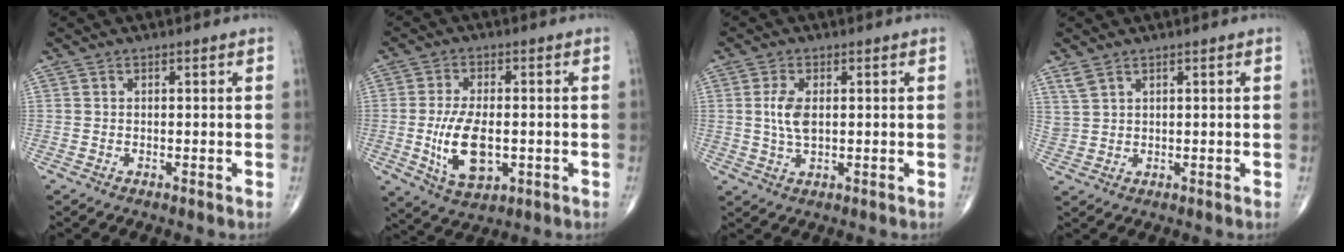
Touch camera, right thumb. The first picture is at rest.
{"total": 10.6, "force": [-1.7, 5.3, 9.0], "torque": [-0.162, -0.006, -0.023]}
{"total": 4.8, "force": [0.6, 2.4, 4.1], "torque": [-0.090, -0.003, 0.014]}
{"total": 2.7, "force": [2.1, 1.2, 1.3], "torque": [-0.027, -0.005, 0.052]}